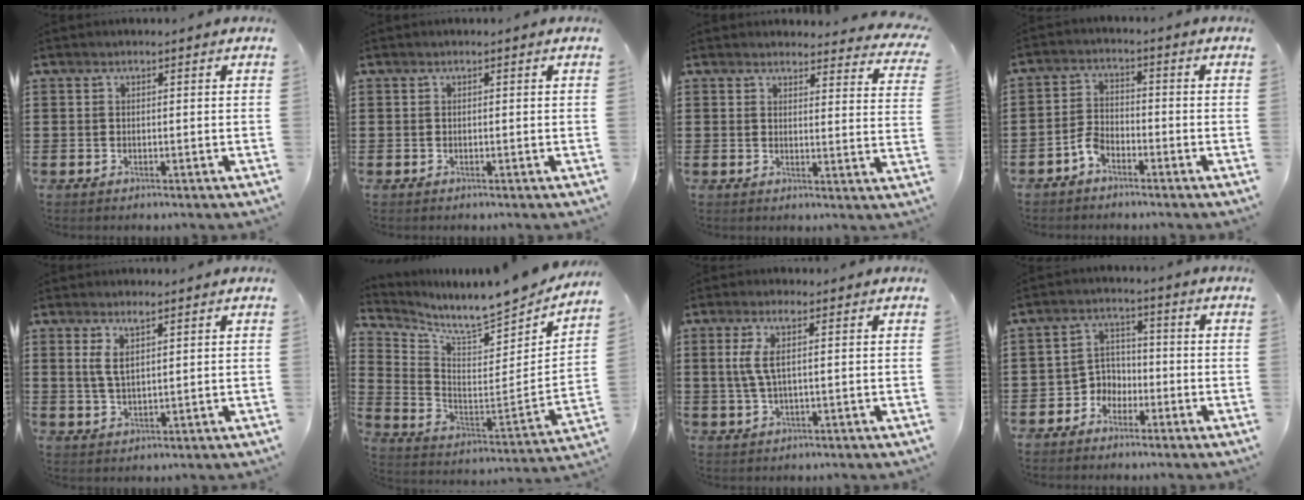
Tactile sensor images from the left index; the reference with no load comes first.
{"total": 0.0}
{"total": 3.5, "force": [3.3, 0.5, 0.8], "torque": [-0.014, -0.018, 0.058]}
{"total": 3.4, "force": [-2.4, 1.6, 1.7], "torque": [-0.048, 0.003, -0.052]}
{"total": 3.8, "force": [1.9, 1.2, 3.0], "torque": [-0.065, 0.004, 0.033]}
{"total": 6.9, "force": [6.5, -0.1, 2.5], "torque": [-0.068, -0.073, 0.101]}
{"total": 3.9, "force": [0.6, 0.4, 3.9], "torque": [-0.096, -0.010, 0.001]}
{"total": 3.9, "force": [-2.6, 2.9, 0.7], "torque": [-0.025, 0.007, -0.056]}